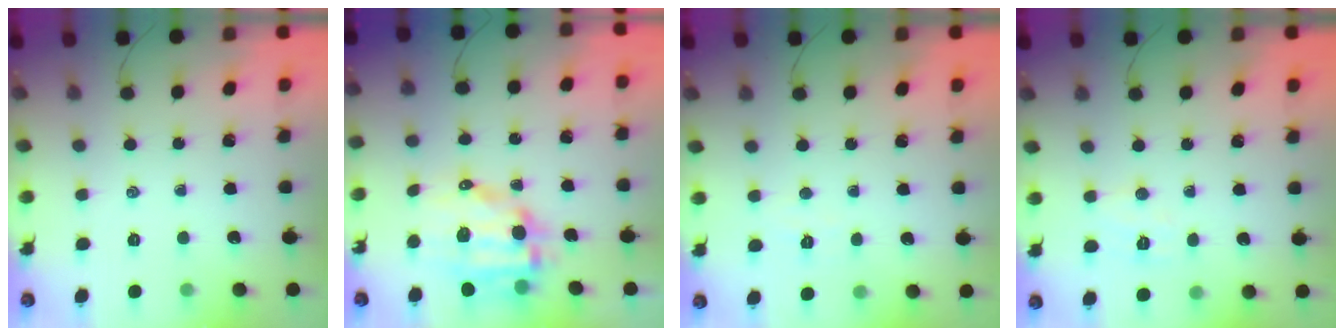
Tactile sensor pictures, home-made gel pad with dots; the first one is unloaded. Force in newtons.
{"total": 11.0, "press": 10.7, "slide": 2.7}
{"total": 2.7, "press": 2.6, "slide": 0.7}
{"total": 6.0, "press": 5.9, "slide": 1.1}